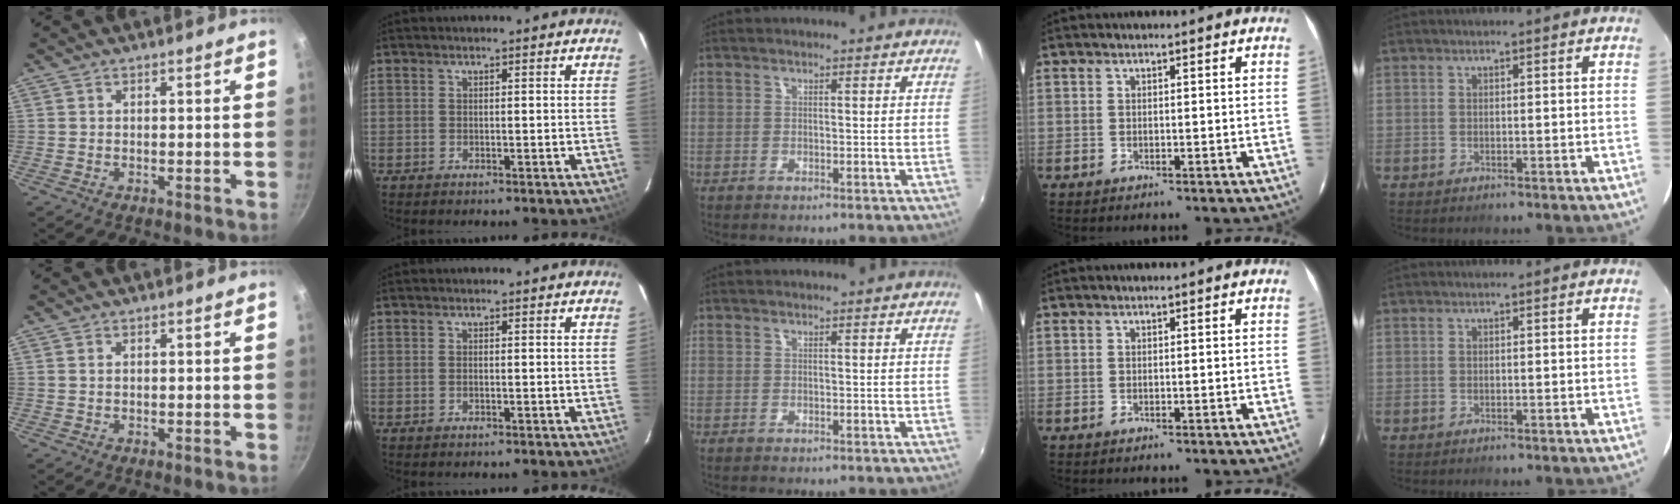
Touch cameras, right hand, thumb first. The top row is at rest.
{"thumb": {"total": 0.6, "force": [0.2, 0.4, 0.4], "torque": [-0.008, 0.001, 0.005]}, "index": {"total": 0.6, "force": [-0.1, 0.2, 0.5], "torque": [-0.012, 0.001, -0.003]}}